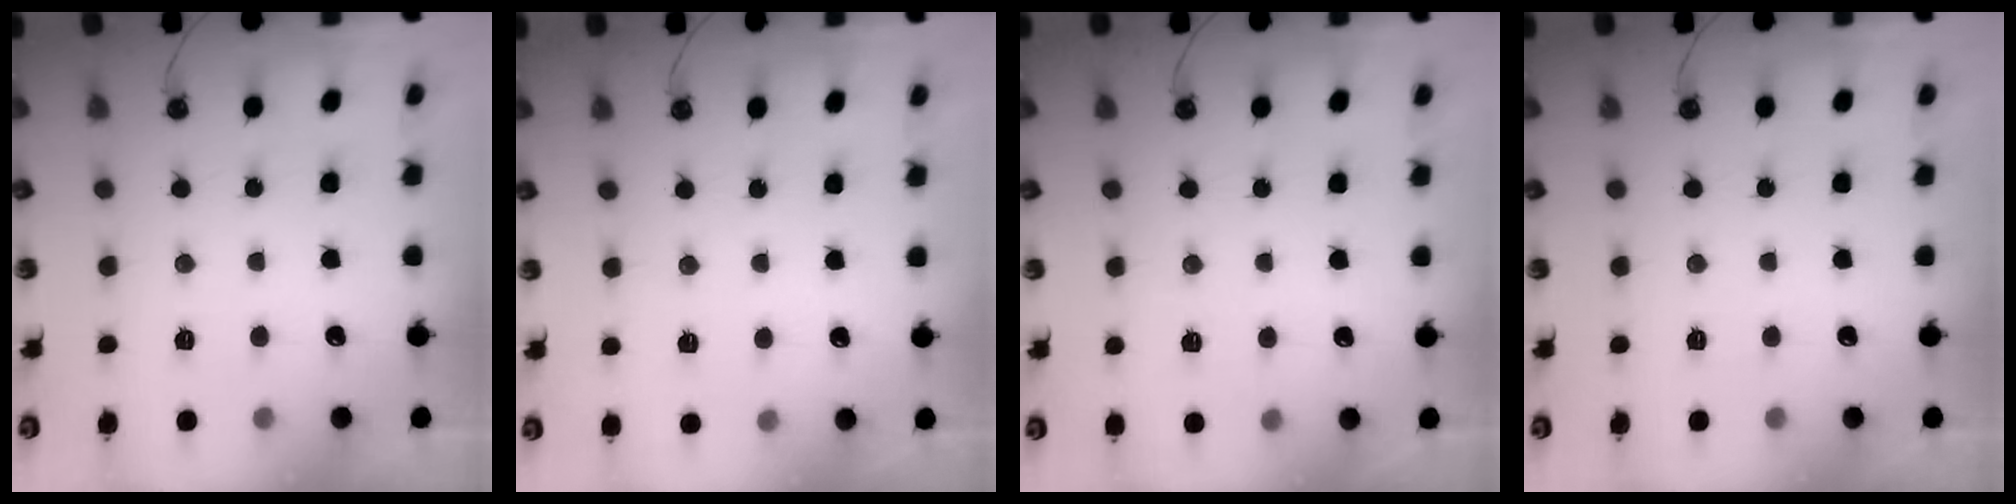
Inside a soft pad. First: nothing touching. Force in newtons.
{"total": 2.6, "press": 2.5, "slide": 0.8}
{"total": 4.6, "press": 4.5, "slide": 0.6}
{"total": 0.0}